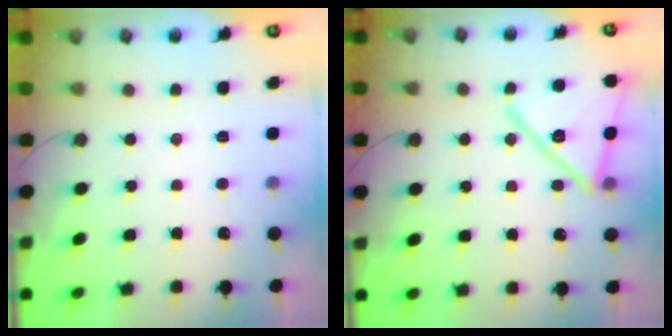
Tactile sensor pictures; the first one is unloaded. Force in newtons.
{"total": 16.7, "press": 16.7, "slide": 0.7}